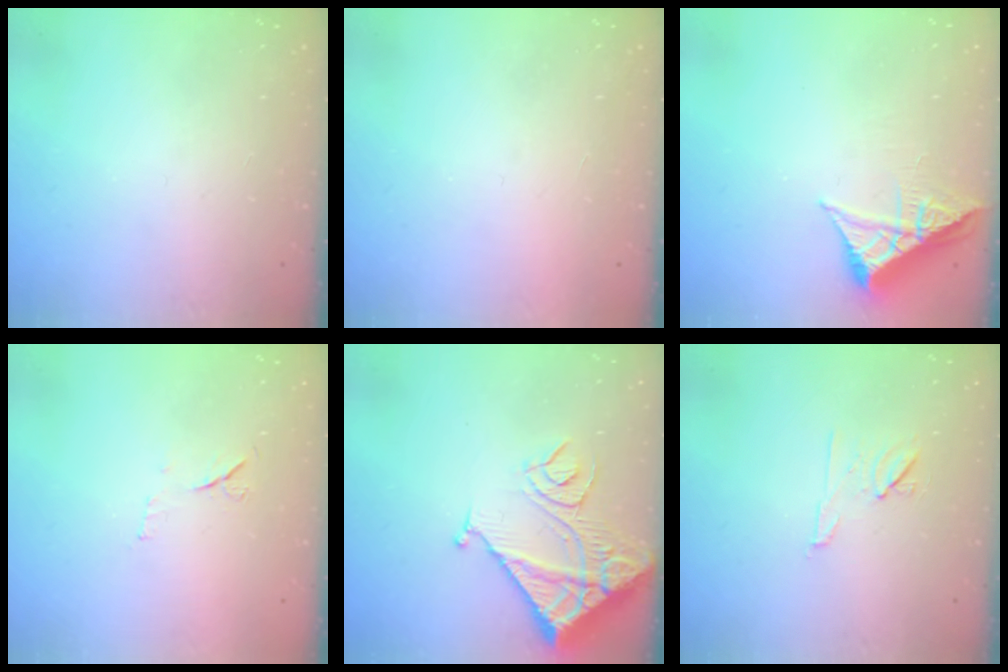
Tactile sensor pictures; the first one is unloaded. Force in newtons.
{"total": 1.6, "press": 1.6, "slide": 0.1}
{"total": 6.3, "press": 6.2, "slide": 0.9}
{"total": 6.2, "press": 6.2, "slide": 0.9}
{"total": 13.7, "press": 13.6, "slide": 1.6}
{"total": 7.0, "press": 6.9, "slide": 0.9}